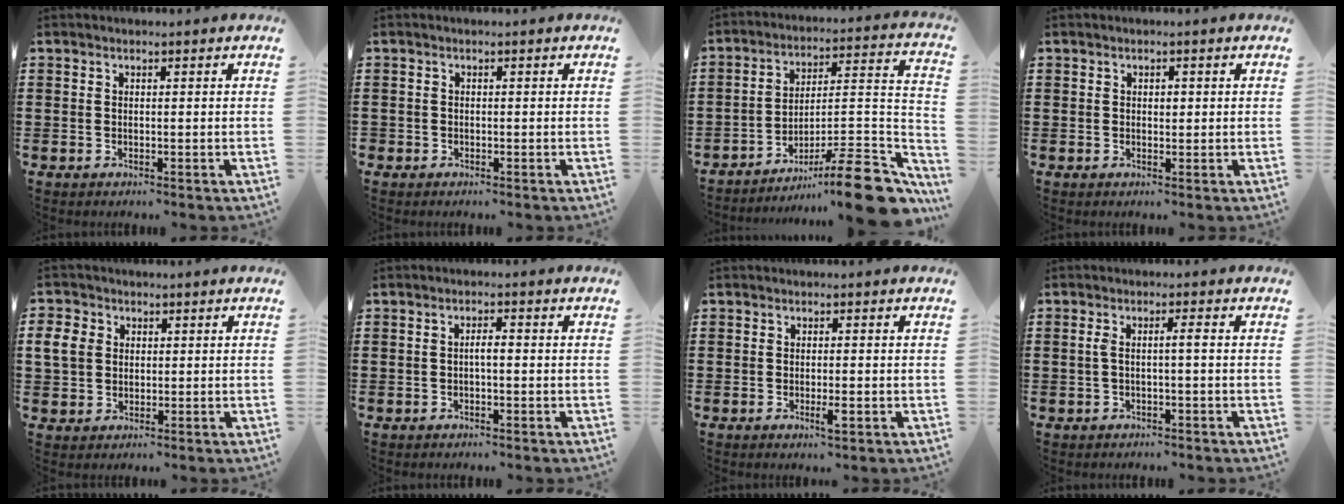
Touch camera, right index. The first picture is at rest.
{"total": 0.7, "force": [-0.4, 0.5, 0.1], "torque": [-0.003, 0.003, -0.012]}
{"total": 19.6, "force": [-9.8, 3.3, 16.7], "torque": [-0.231, 0.017, -0.165]}
{"total": 1.0, "force": [0.3, 0.7, 0.8], "torque": [-0.016, 0.006, 0.003]}
{"total": 4.4, "force": [0.8, 3.8, 2.0], "torque": [-0.067, 0.007, 0.009]}
{"total": 1.7, "force": [-0.3, 0.4, 1.6], "torque": [-0.030, 0.002, -0.006]}
{"total": 2.1, "force": [-0.8, 0.3, 1.9], "torque": [-0.039, -0.005, -0.015]}
{"total": 2.1, "force": [-0.2, 0.0, 2.1], "torque": [-0.042, 0.000, -0.007]}